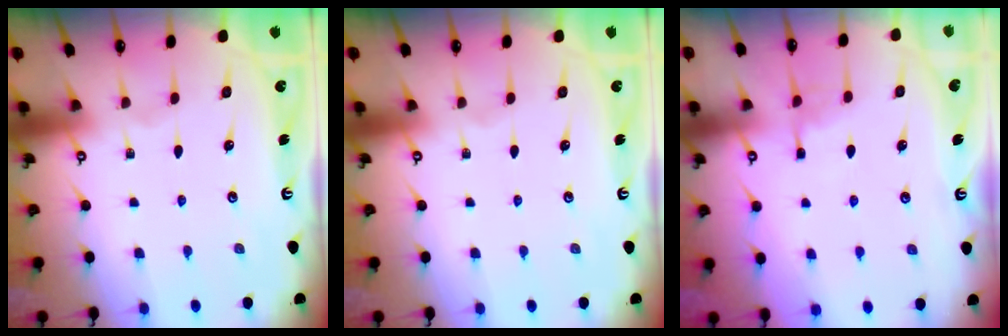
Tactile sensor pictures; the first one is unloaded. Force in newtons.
{"total": 0.0}
{"total": 4.4, "press": 4.3, "slide": 0.6}